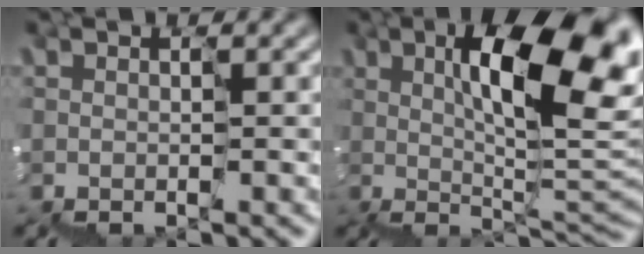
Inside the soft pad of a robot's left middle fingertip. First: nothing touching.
{"total": 10.7, "force": [2.9, 4.1, 9.5], "torque": [-0.137, 0.001, 0.052]}